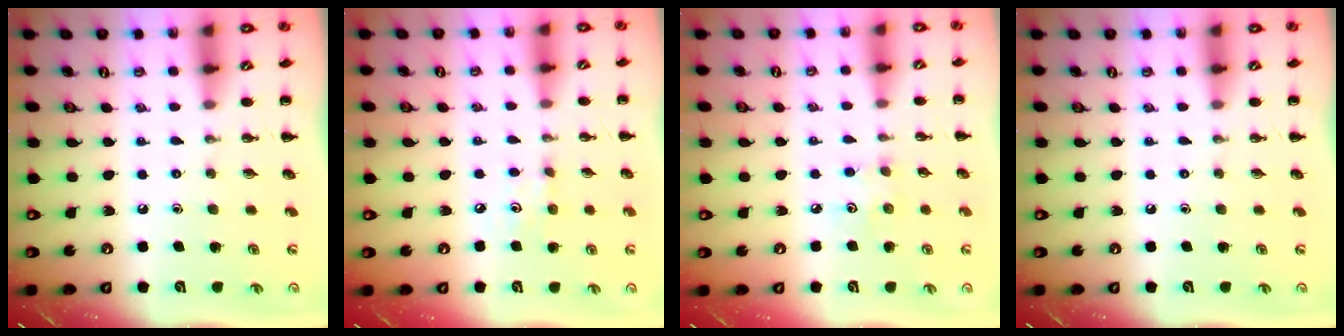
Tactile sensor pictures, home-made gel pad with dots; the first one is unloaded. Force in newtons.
{"total": 4.3, "press": 4.0, "slide": 1.4}
{"total": 3.4, "press": 3.3, "slide": 0.7}
{"total": 0.0}